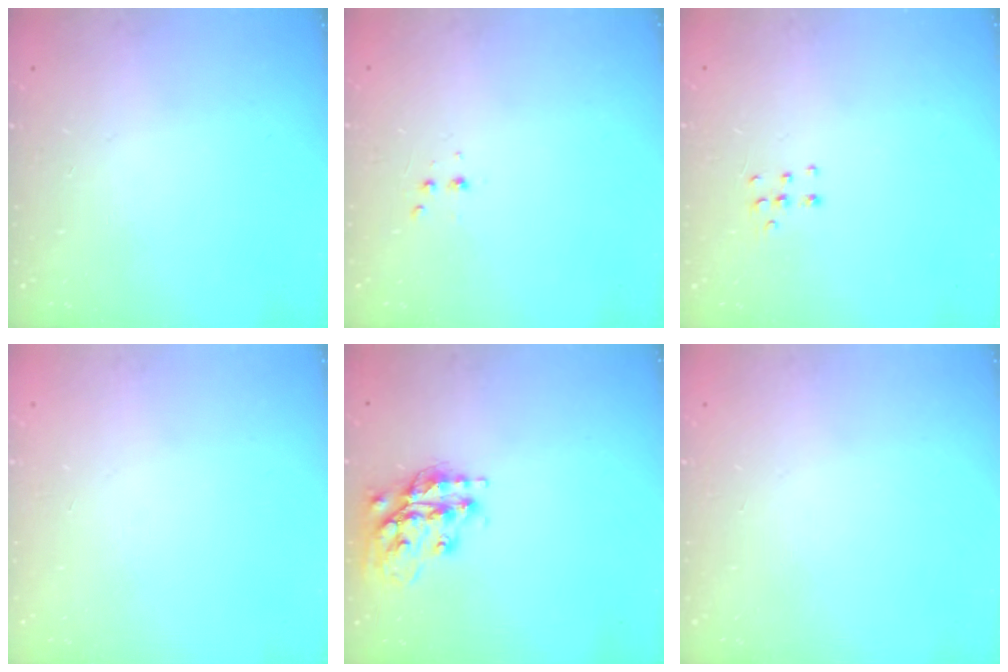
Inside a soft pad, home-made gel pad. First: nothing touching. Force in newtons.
{"total": 2.9, "press": 2.7, "slide": 1.0}
{"total": 4.4, "press": 4.3, "slide": 0.9}
{"total": 0.0}
{"total": 16.1, "press": 16.0, "slide": 1.3}
{"total": 0.0}